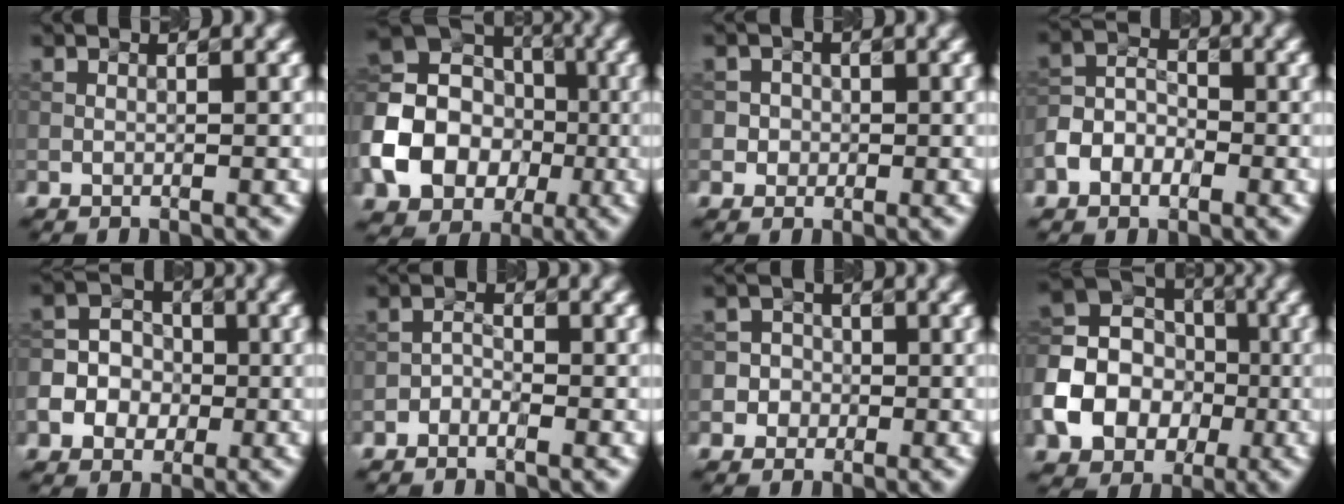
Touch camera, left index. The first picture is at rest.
{"total": 10.6, "force": [-2.7, 8.7, 5.3], "torque": [-0.121, -0.004, -0.062]}
{"total": 2.0, "force": [0.1, 2.0, 0.4], "torque": [0.010, 0.006, 0.000]}
{"total": 3.6, "force": [-1.7, 2.5, 1.9], "torque": [-0.042, 0.009, -0.036]}
{"total": 6.8, "force": [-2.2, 6.0, 2.1], "torque": [-0.035, 0.009, -0.057]}
{"total": 1.2, "force": [-0.8, 0.6, 0.7], "torque": [-0.014, 0.007, -0.017]}
{"total": 3.3, "force": [-0.9, 3.2, 0.4], "torque": [0.023, 0.018, -0.035]}
{"total": 8.8, "force": [-2.4, 7.2, 4.5], "torque": [-0.093, 0.000, -0.056]}